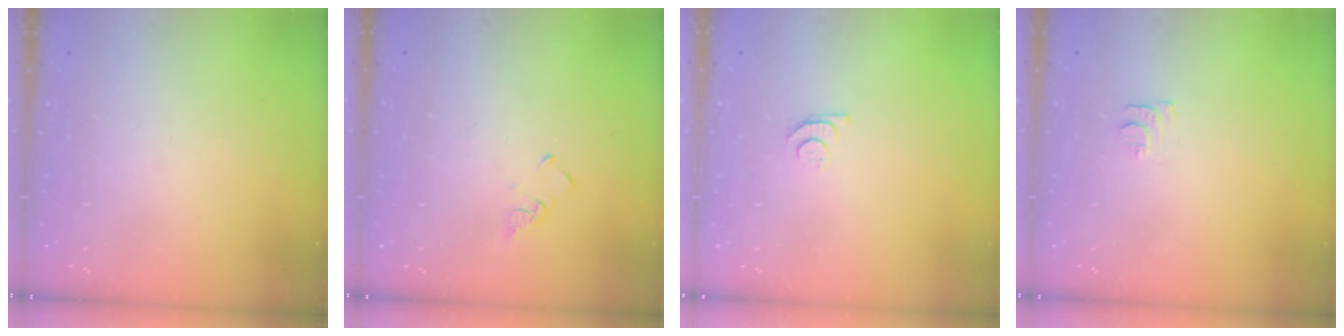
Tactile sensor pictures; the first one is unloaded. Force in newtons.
{"total": 1.9, "press": 1.9, "slide": 0.3}
{"total": 4.1, "press": 4.1, "slide": 0.5}
{"total": 5.2, "press": 5.1, "slide": 0.6}